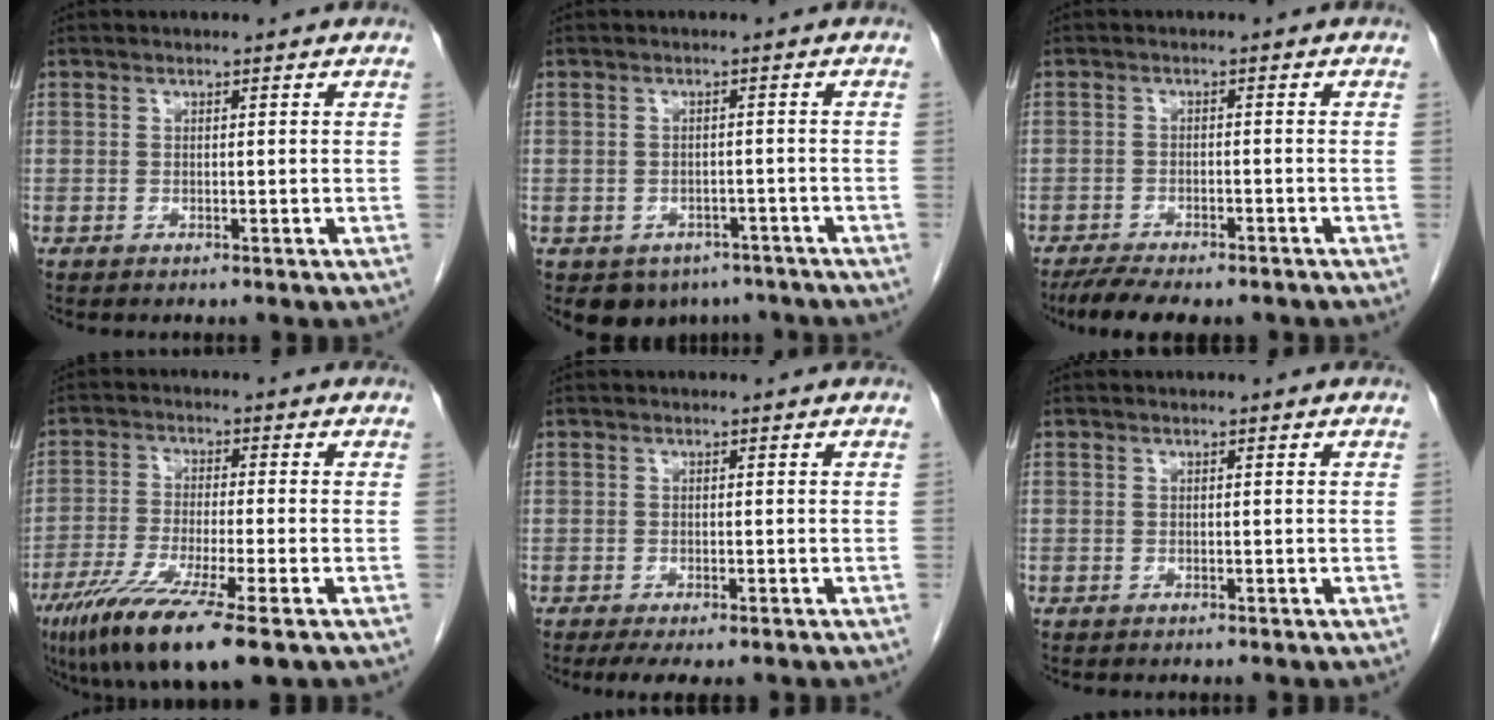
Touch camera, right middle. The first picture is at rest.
{"total": 6.4, "force": [-4.6, 4.2, 1.3], "torque": [-0.014, 0.008, -0.057]}
{"total": 8.7, "force": [-7.1, 2.3, 4.3], "torque": [-0.065, -0.010, -0.107]}
{"total": 13.2, "force": [-7.8, 0.9, 10.6], "torque": [-0.200, -0.041, -0.134]}
{"total": 4.6, "force": [-3.3, 1.3, 2.9], "torque": [-0.044, -0.012, -0.047]}
{"total": 0.0}